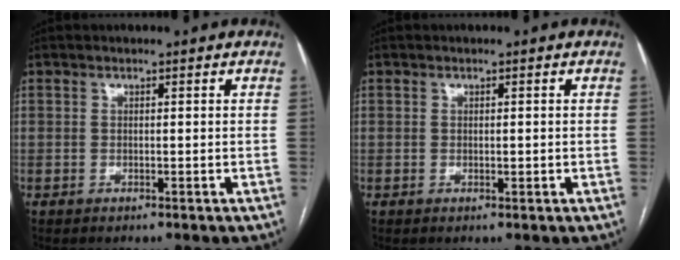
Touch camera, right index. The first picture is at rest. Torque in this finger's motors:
{"motor_torque": [0.09, 0.16, -0.03, 0.00]}